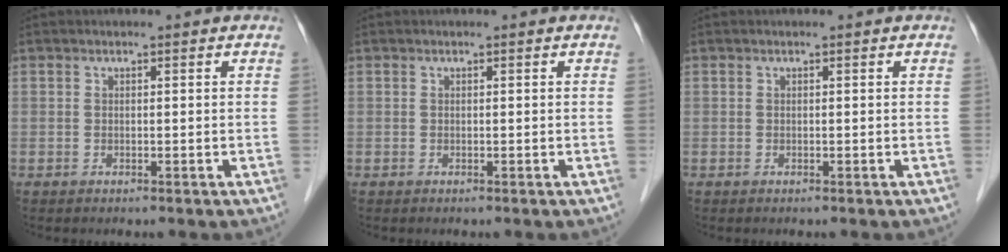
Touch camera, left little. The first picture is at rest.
{"total": 0.0}
{"total": 0.0}